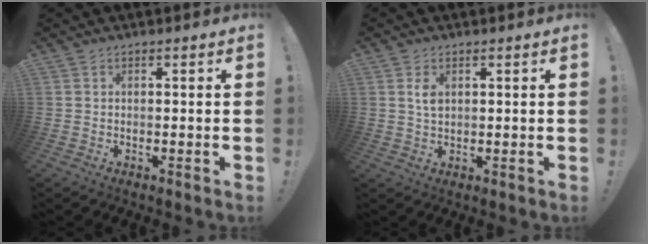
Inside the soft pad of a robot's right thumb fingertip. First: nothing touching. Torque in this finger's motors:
{"motor_torque": [-0.16, 0.04, 0.34, -0.27, 0.12]}